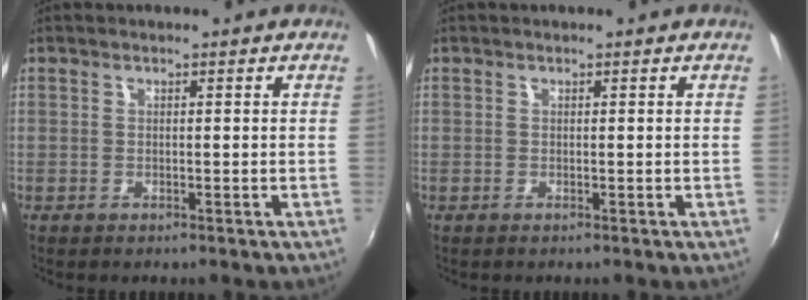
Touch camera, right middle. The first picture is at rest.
{"total": 0.0}